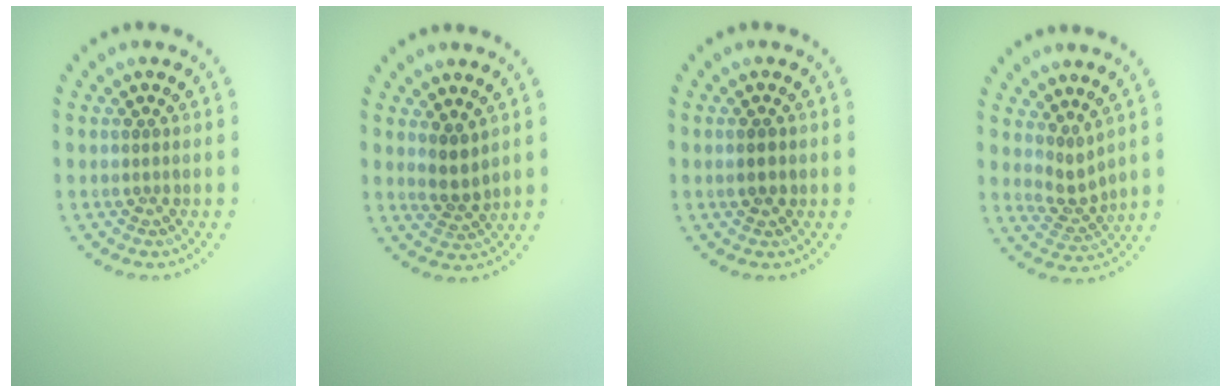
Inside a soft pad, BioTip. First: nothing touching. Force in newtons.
{"total": 2.1, "press": 1.8, "slide": 1.1}
{"total": 1.7, "press": 1.7, "slide": 0.0}
{"total": 2.2, "press": 1.5, "slide": 1.5}